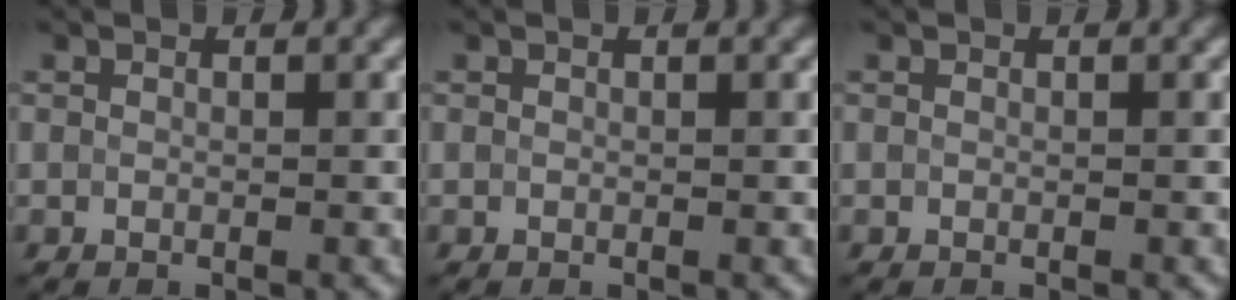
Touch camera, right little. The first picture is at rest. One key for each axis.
{"total": 0.0}
{"total": 0.0}